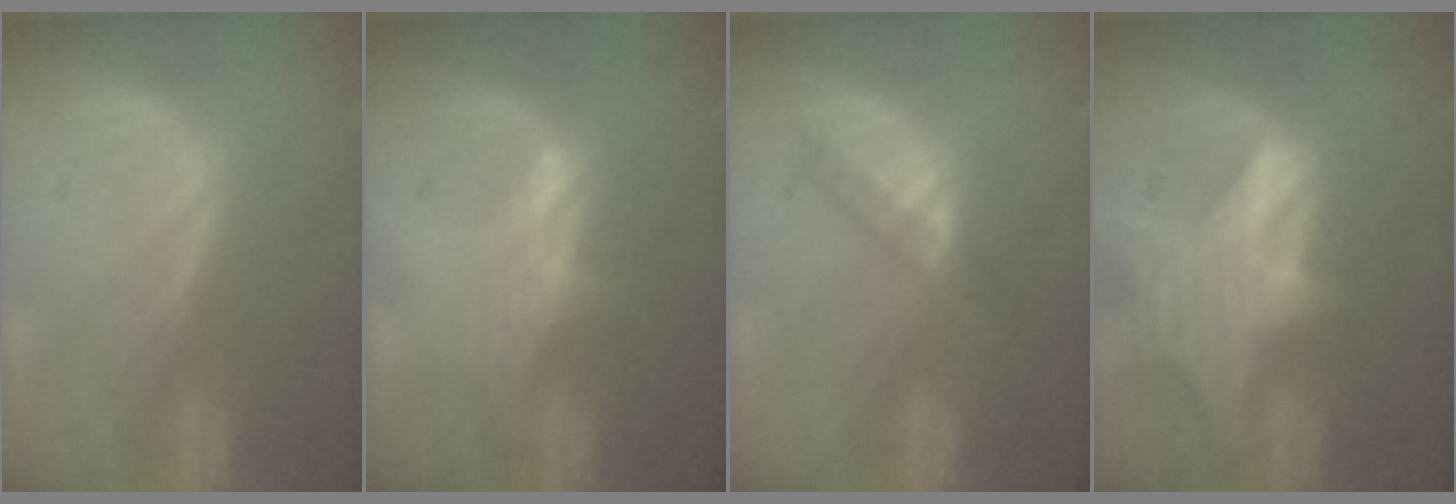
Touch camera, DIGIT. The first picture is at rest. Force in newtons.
{"total": 2.3, "press": 2.3, "slide": 0.4}
{"total": 3.1, "press": 3.1, "slide": 0.3}
{"total": 8.5, "press": 7.6, "slide": 3.9}